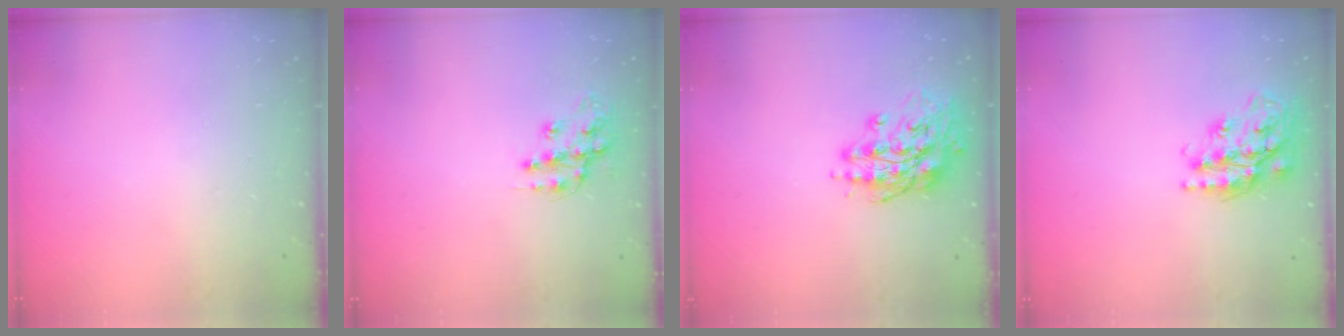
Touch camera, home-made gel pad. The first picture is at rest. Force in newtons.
{"total": 12.8, "press": 12.8, "slide": 0.9}
{"total": 16.0, "press": 15.8, "slide": 2.7}
{"total": 20.4, "press": 20.3, "slide": 1.7}